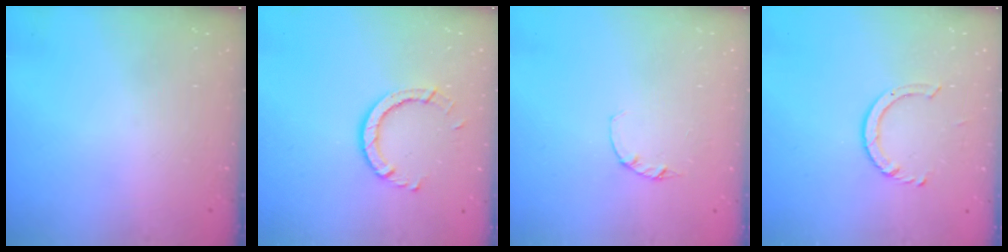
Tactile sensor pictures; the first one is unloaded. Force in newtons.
{"total": 6.3, "press": 6.3, "slide": 0.3}
{"total": 1.2, "press": 1.1, "slide": 0.3}
{"total": 4.0, "press": 3.9, "slide": 0.5}